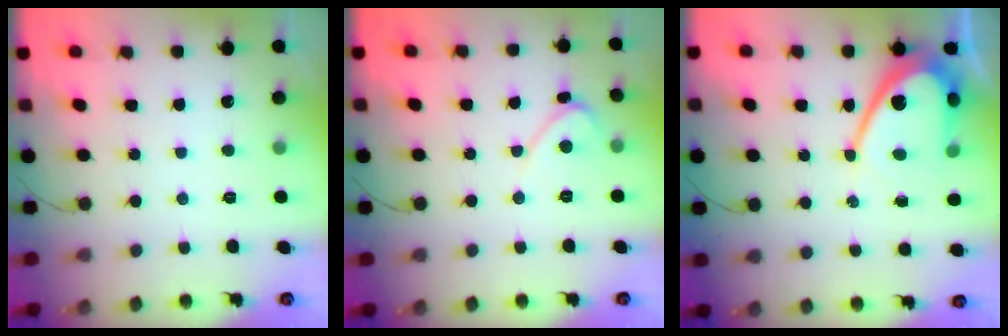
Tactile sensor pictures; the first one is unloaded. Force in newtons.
{"total": 2.5, "press": 2.5, "slide": 0.2}
{"total": 11.9, "press": 11.8, "slide": 0.9}